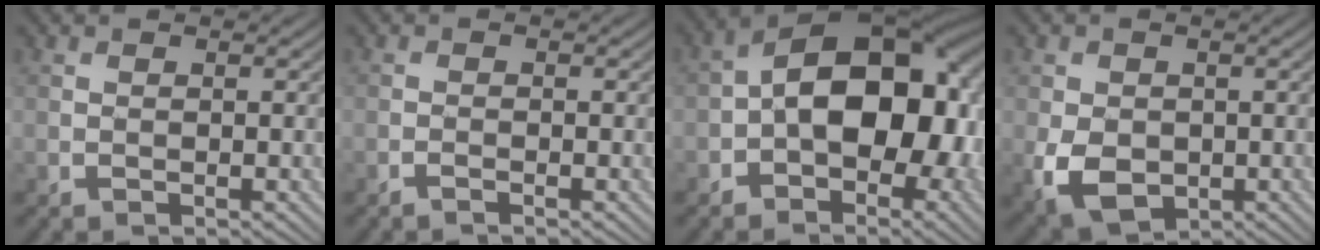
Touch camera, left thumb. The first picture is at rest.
{"total": 0.8, "force": [-0.7, 0.0, 0.4], "torque": [-0.008, 0.001, -0.016]}
{"total": 14.7, "force": [-1.4, 8.9, 11.6], "torque": [-0.156, 0.020, -0.035]}
{"total": 5.9, "force": [-1.3, 4.5, 3.7], "torque": [-0.084, -0.014, -0.025]}